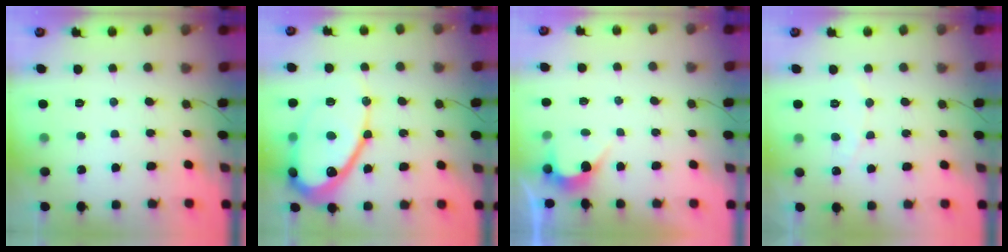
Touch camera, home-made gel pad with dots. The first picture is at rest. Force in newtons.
{"total": 18.7, "press": 18.6, "slide": 2.0}
{"total": 2.5, "press": 2.5, "slide": 0.2}
{"total": 4.8, "press": 4.8, "slide": 0.3}